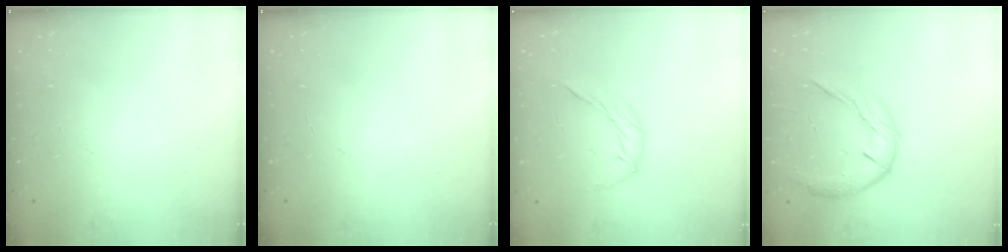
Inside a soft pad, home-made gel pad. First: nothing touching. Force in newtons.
{"total": 0.0}
{"total": 7.6, "press": 7.6, "slide": 0.6}
{"total": 13.4, "press": 13.4, "slide": 1.3}